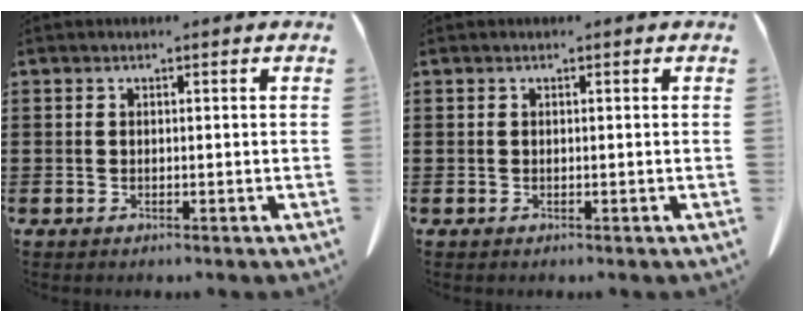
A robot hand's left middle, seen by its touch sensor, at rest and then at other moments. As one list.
[{"total": 0.0}]